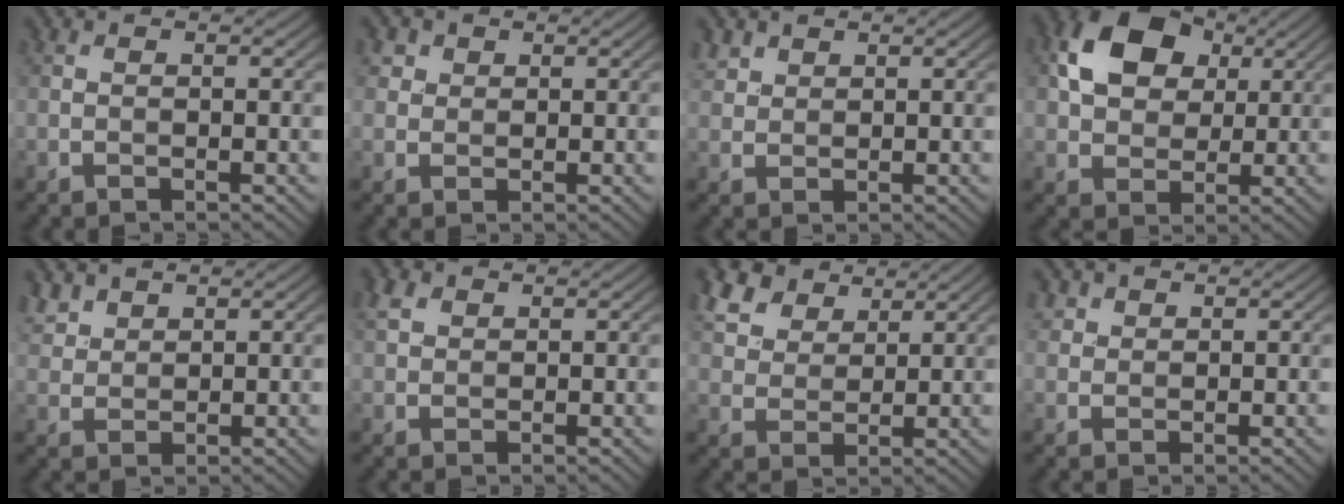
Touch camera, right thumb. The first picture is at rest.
{"total": 2.8, "force": [1.6, 2.2, 0.9], "torque": [-0.029, -0.003, 0.031]}
{"total": 2.2, "force": [1.7, 1.3, 0.6], "torque": [-0.016, 0.002, 0.039]}
{"total": 10.3, "force": [3.5, 7.4, 6.3], "torque": [-0.139, 0.011, 0.056]}
{"total": 3.4, "force": [2.6, 1.8, 1.3], "torque": [-0.036, 0.005, 0.059]}
{"total": 2.5, "force": [1.3, 1.7, 1.3], "torque": [-0.032, 0.009, 0.026]}
{"total": 7.6, "force": [5.1, 4.4, 3.6], "torque": [-0.099, 0.013, 0.098]}
{"total": 1.9, "force": [1.2, 1.4, 0.4], "torque": [-0.014, -0.002, 0.029]}